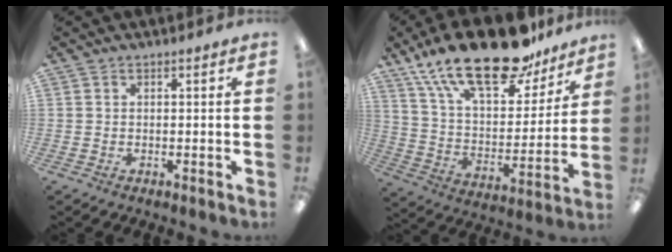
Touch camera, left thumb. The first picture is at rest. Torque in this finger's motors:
{"motor_torque": [0.67, 0.29, 1.58, -1.19, 0.15]}